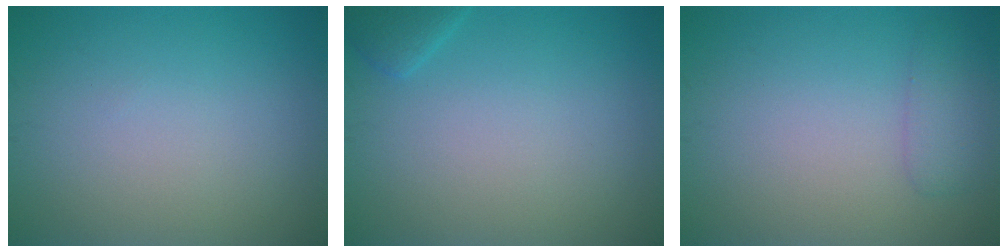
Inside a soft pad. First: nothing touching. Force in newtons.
{"total": 1.3, "press": 1.3, "slide": 0.1}
{"total": 1.5, "press": 1.5, "slide": 0.2}